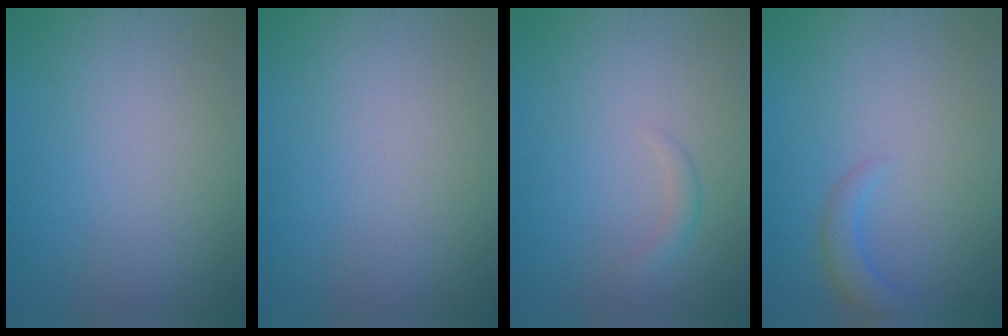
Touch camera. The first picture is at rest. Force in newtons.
{"total": 0.0}
{"total": 1.0, "press": 1.0, "slide": 0.0}
{"total": 2.3, "press": 2.3, "slide": 0.3}